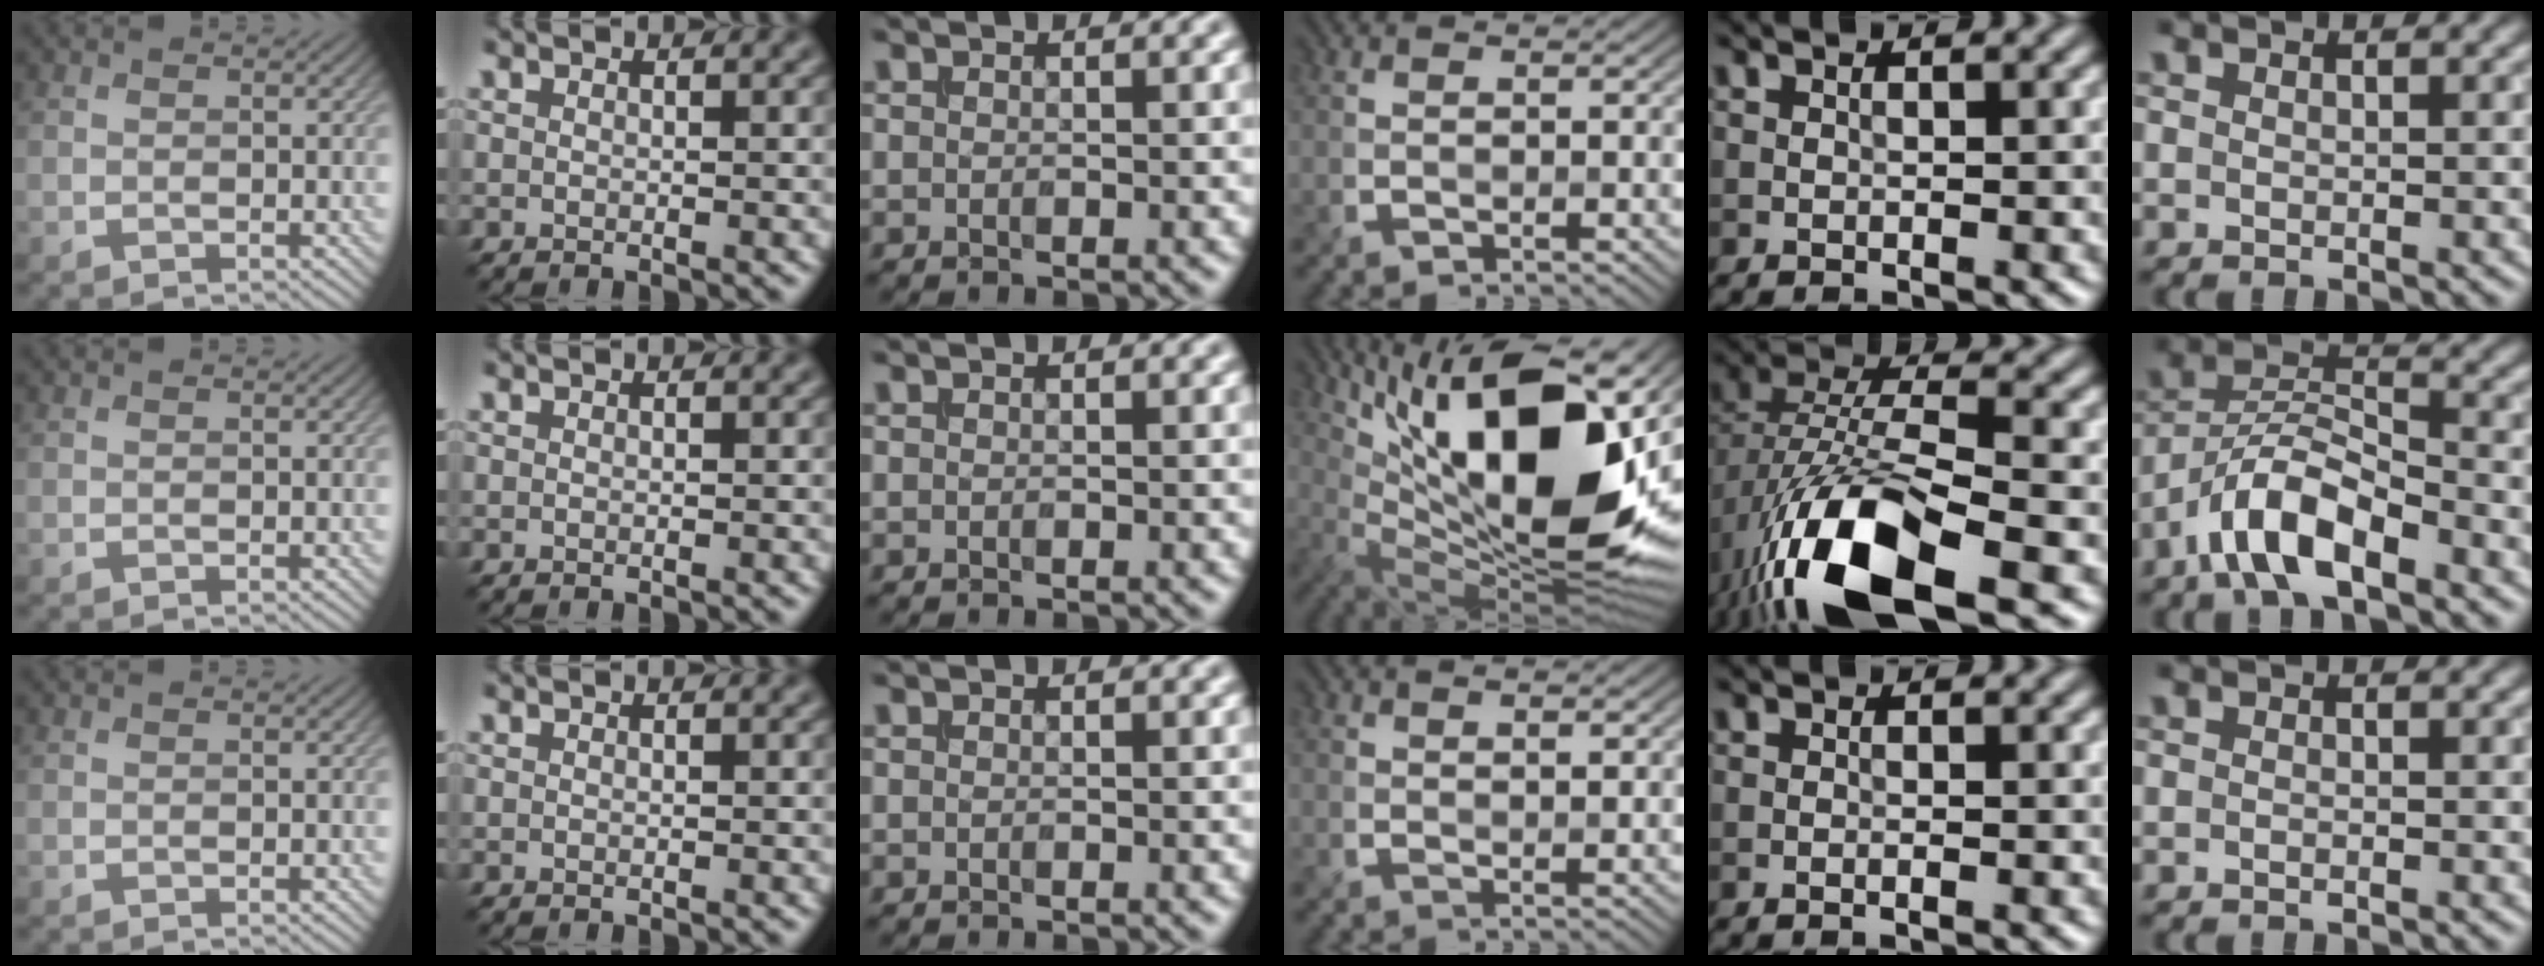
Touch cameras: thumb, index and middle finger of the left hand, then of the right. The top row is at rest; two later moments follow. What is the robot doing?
{"motion": "insert", "object": "bucket"}